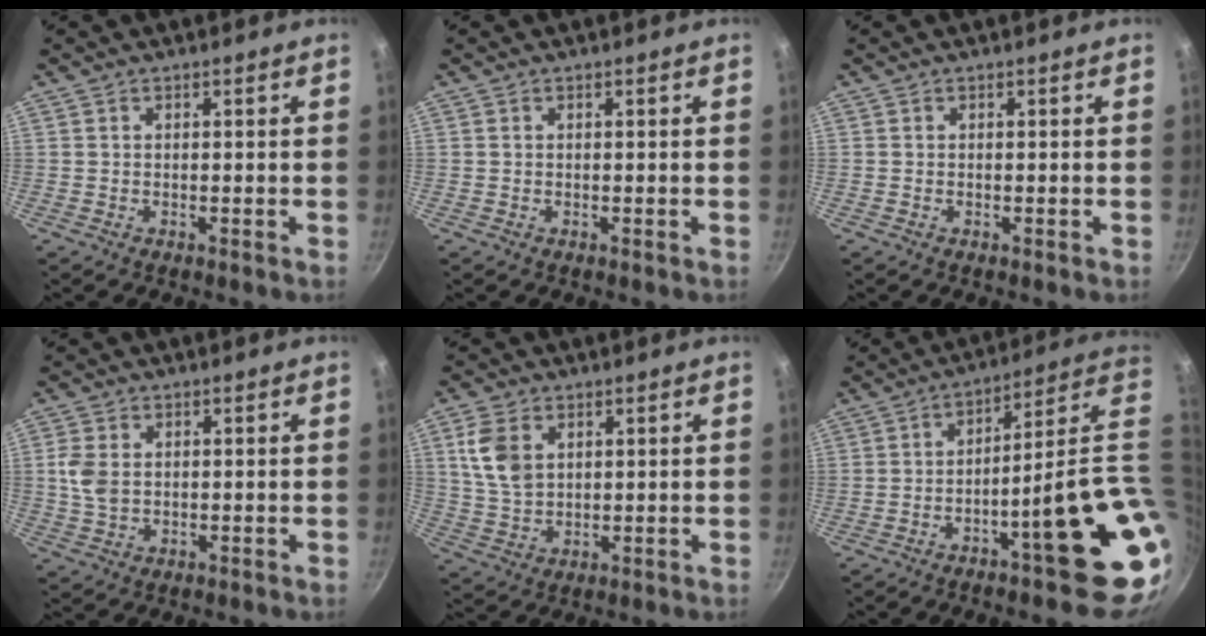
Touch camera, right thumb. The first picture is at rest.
{"total": 0.0}
{"total": 0.0}
{"total": 4.9, "force": [0.8, 3.4, 3.4], "torque": [-0.071, -0.002, 0.018]}
{"total": 8.5, "force": [2.8, 5.7, 5.6], "torque": [-0.099, -0.010, 0.059]}
{"total": 21.5, "force": [-3.6, 4.4, 20.8], "torque": [-0.235, 0.011, -0.045]}